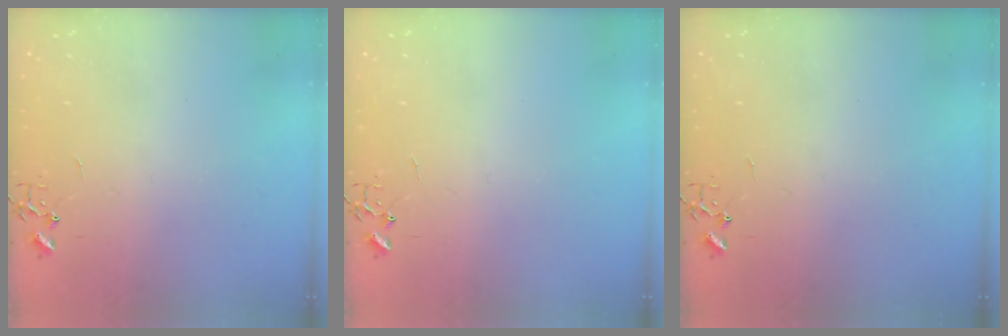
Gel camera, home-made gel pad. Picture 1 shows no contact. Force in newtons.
{"total": 0.0}
{"total": 0.0}